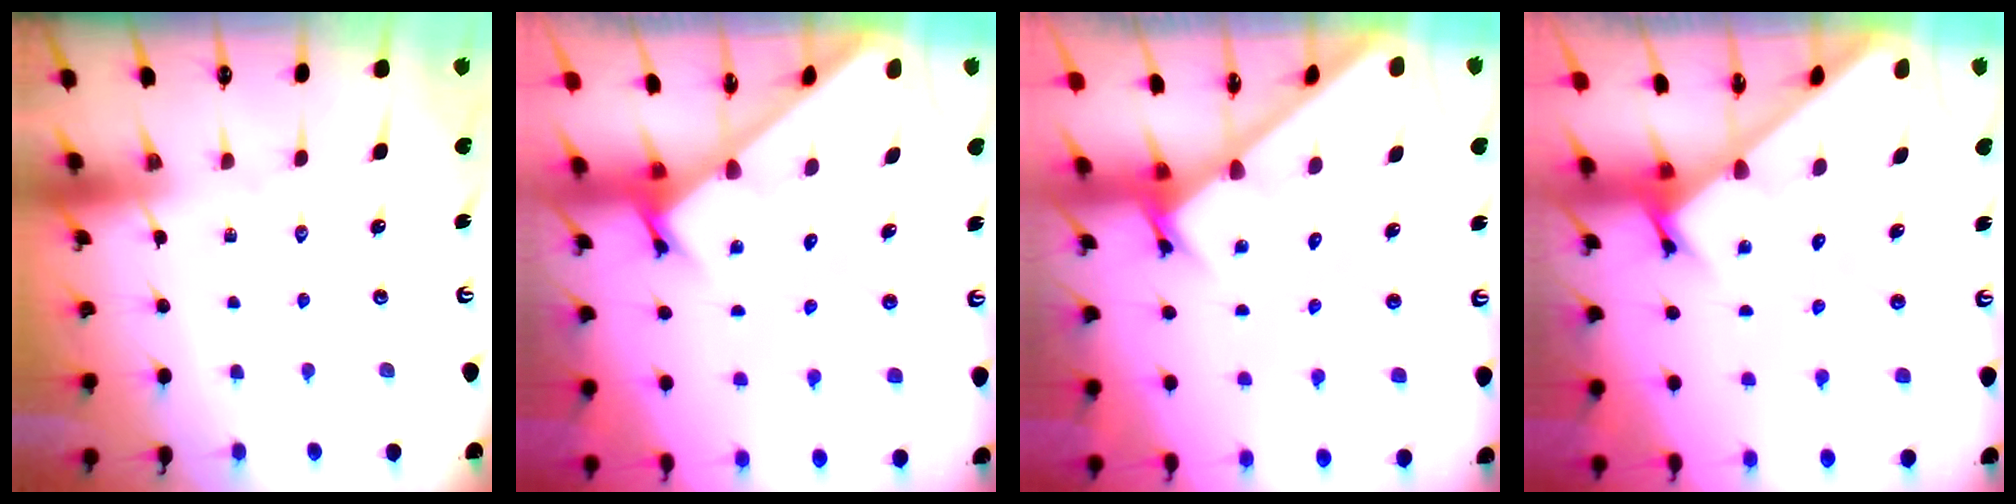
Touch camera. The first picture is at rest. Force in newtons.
{"total": 2.3, "press": 2.3, "slide": 0.2}
{"total": 2.6, "press": 2.6, "slide": 0.3}
{"total": 2.3, "press": 2.3, "slide": 0.2}